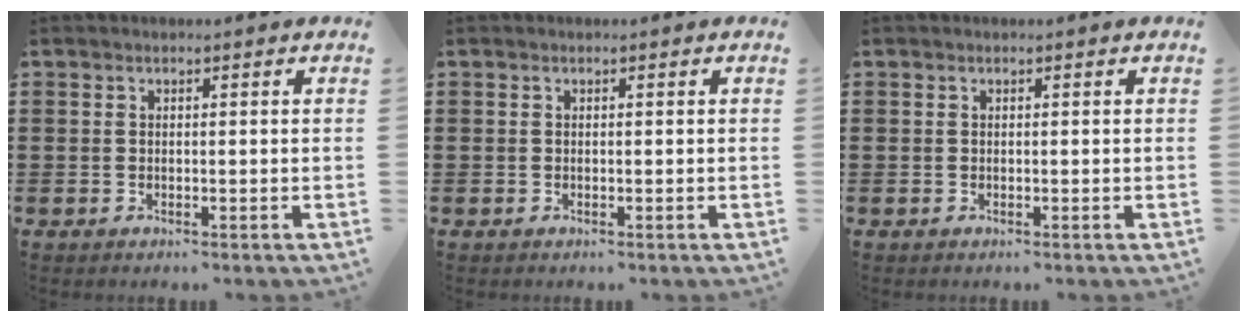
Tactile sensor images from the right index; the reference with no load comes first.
{"total": 0.0}
{"total": 0.0}